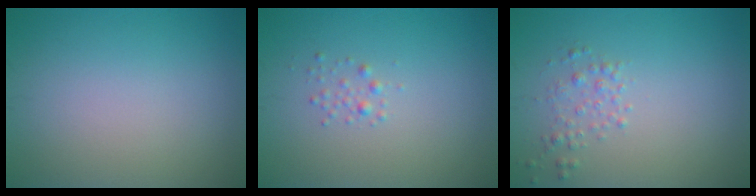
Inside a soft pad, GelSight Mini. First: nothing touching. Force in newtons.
{"total": 0.9, "press": 0.9, "slide": 0.0}
{"total": 1.4, "press": 1.4, "slide": 0.0}